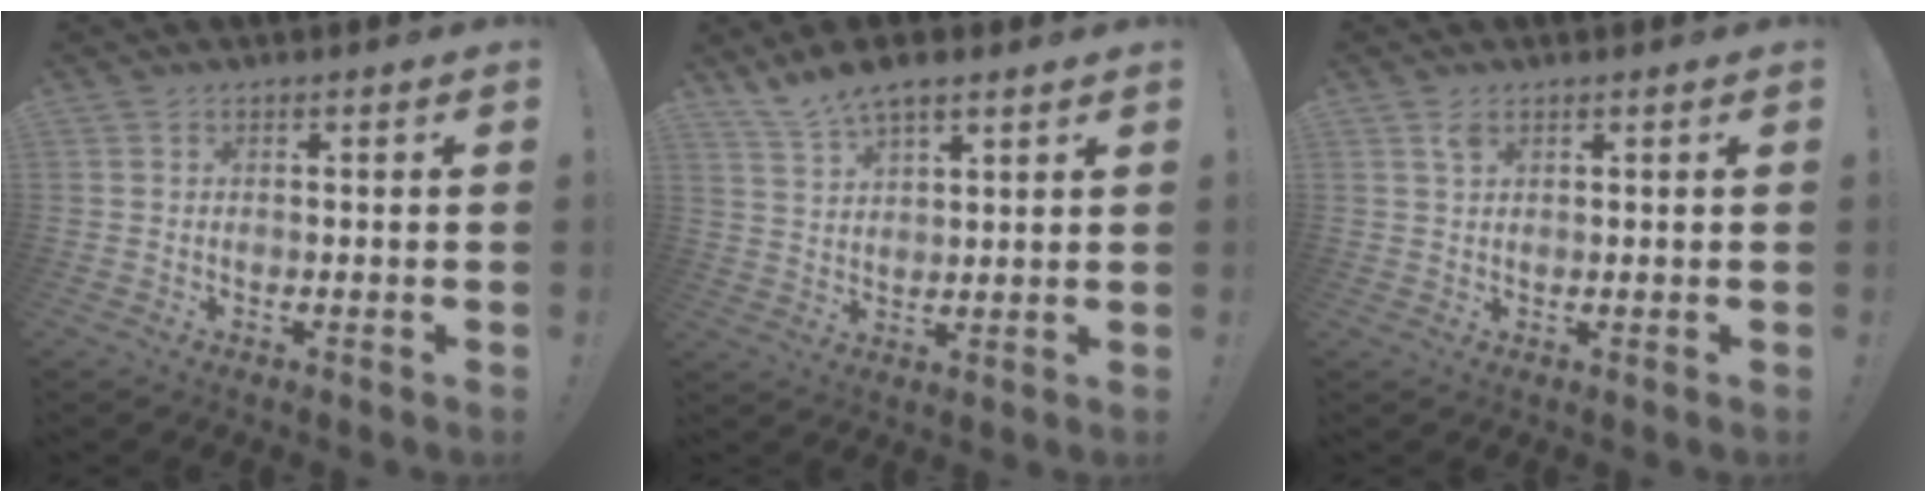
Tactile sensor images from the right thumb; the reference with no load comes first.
{"total": 7.7, "force": [6.0, 3.0, 3.9], "torque": [-0.065, -0.031, 0.112]}
{"total": 2.4, "force": [1.3, 1.1, 1.6], "torque": [-0.026, -0.002, 0.022]}